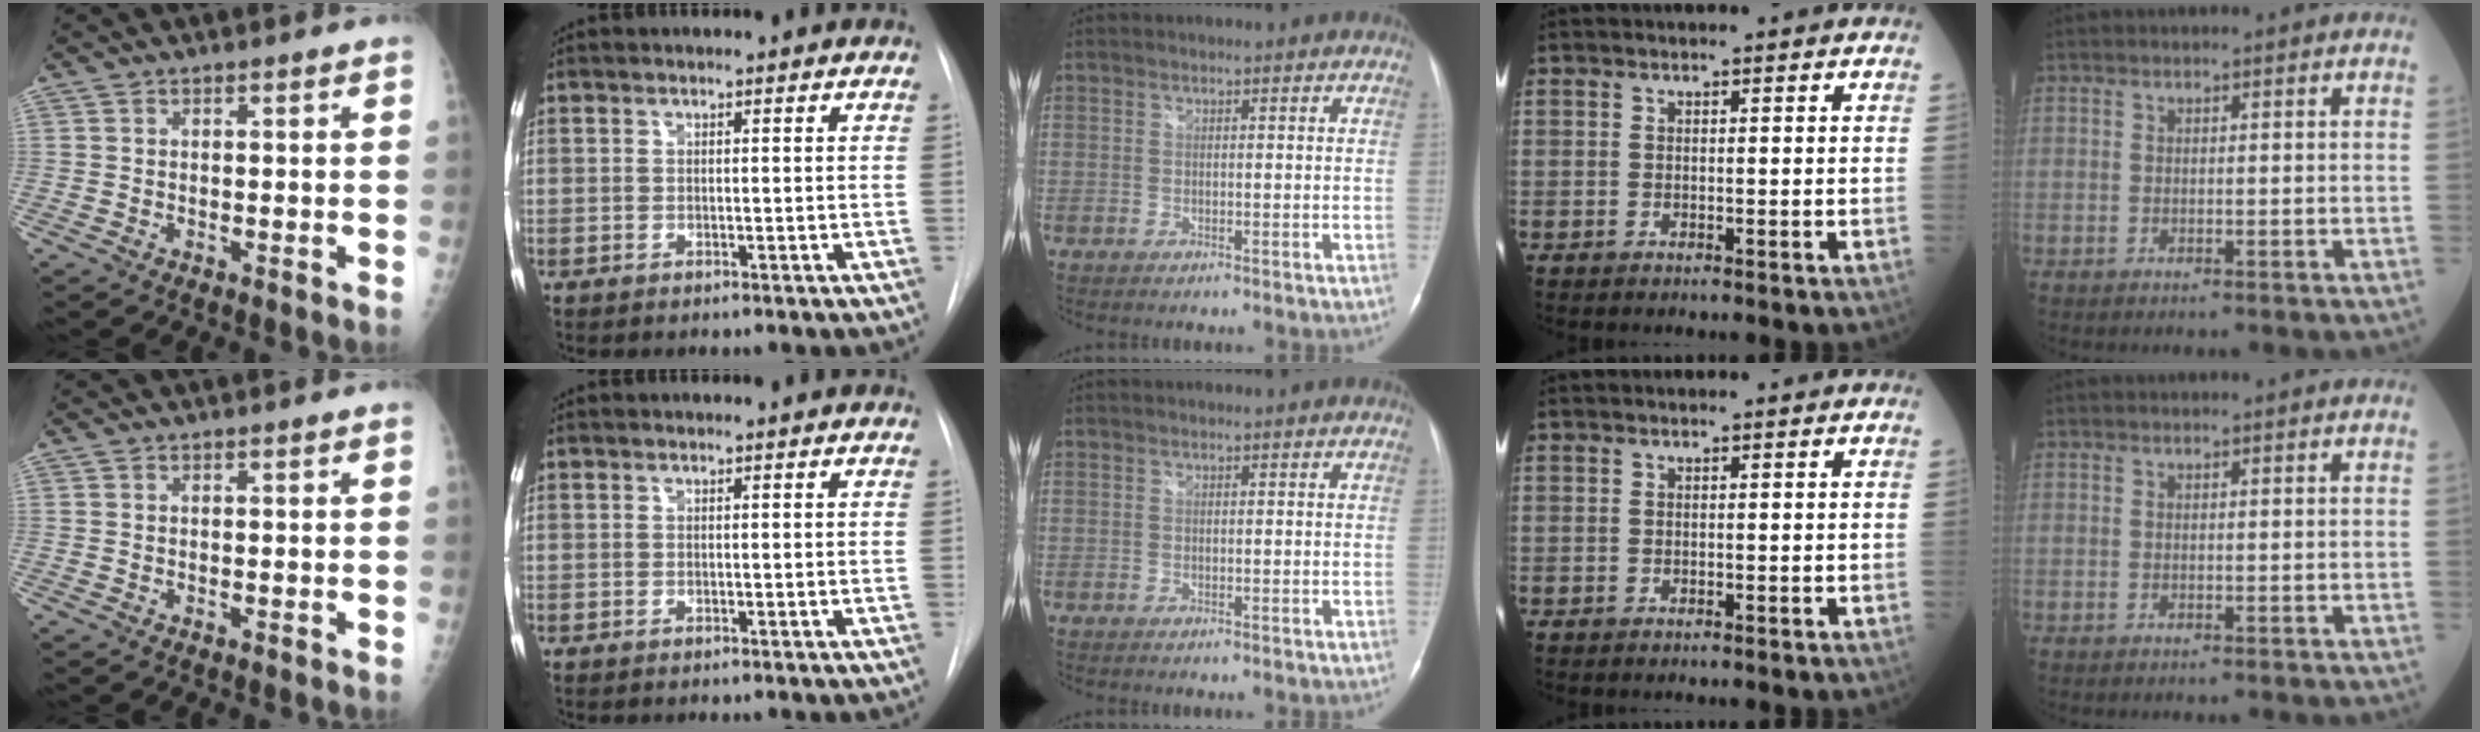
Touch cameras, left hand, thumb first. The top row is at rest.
{}